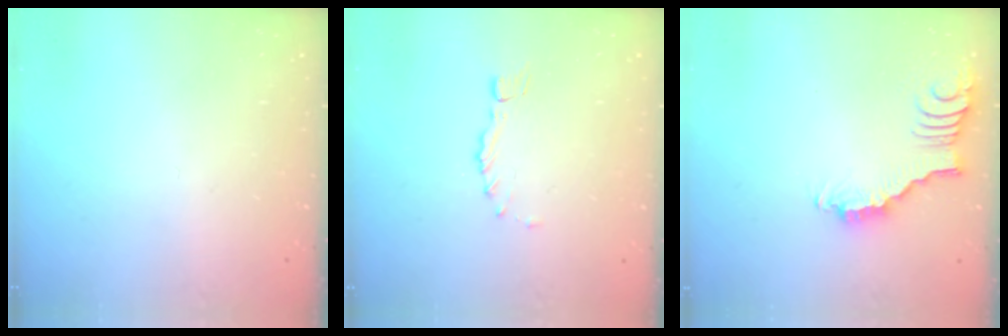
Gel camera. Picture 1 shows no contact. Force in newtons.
{"total": 0.0}
{"total": 2.8, "press": 2.8, "slide": 0.3}